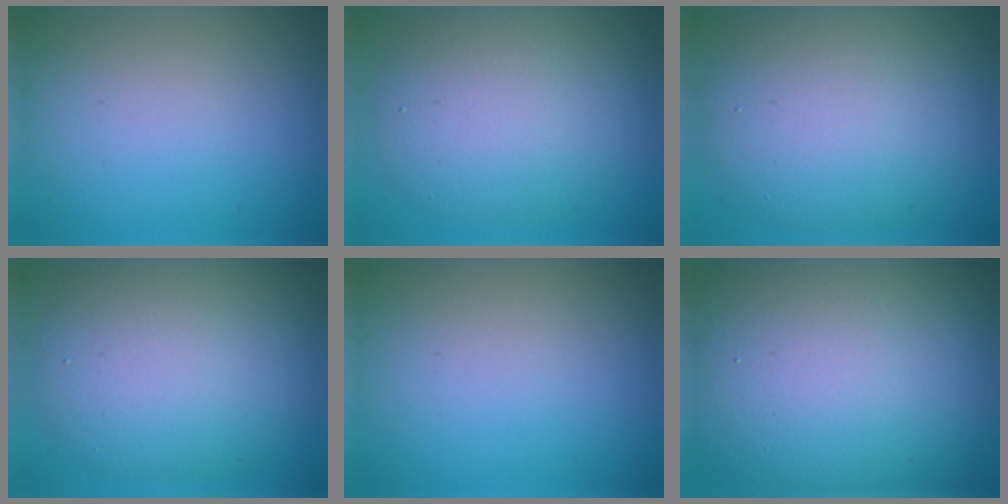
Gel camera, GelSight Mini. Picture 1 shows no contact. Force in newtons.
{"total": 7.5, "press": 7.5, "slide": 0.7}
{"total": 10.1, "press": 10.1, "slide": 0.7}
{"total": 8.9, "press": 8.8, "slide": 0.7}
{"total": 0.0}
{"total": 16.5, "press": 16.5, "slide": 0.3}